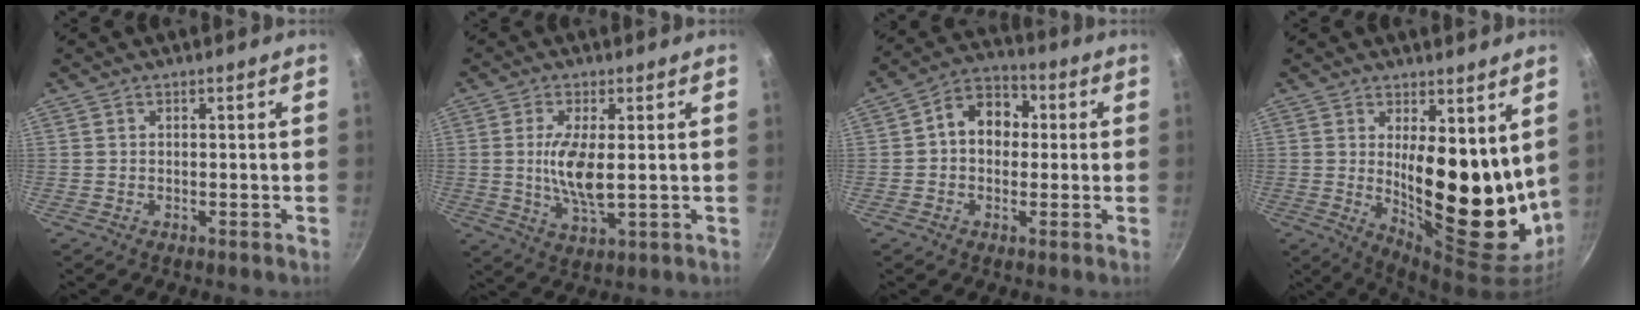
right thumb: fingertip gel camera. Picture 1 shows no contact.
{"total": 8.4, "force": [0.5, 2.9, 7.9], "torque": [-0.158, -0.011, 0.012]}
{"total": 9.4, "force": [0.8, 7.3, 5.8], "torque": [-0.046, 0.024, -0.006]}
{"total": 16.7, "force": [3.5, 6.9, 14.8], "torque": [-0.171, -0.060, 0.069]}